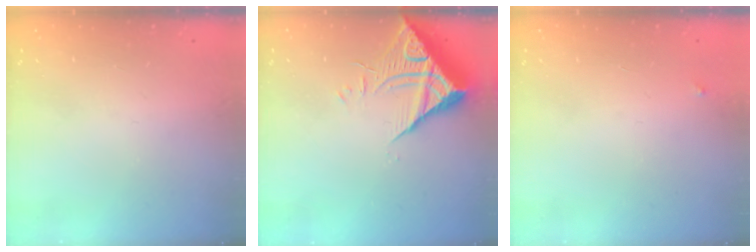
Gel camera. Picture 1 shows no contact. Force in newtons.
{"total": 10.5, "press": 10.4, "slide": 1.0}
{"total": 2.5, "press": 2.4, "slide": 0.4}